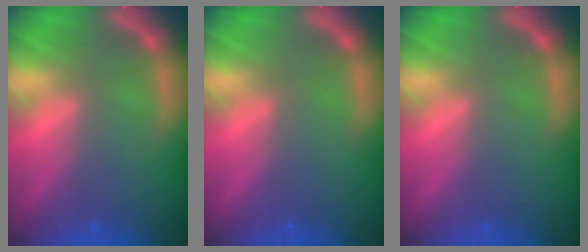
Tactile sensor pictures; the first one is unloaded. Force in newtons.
{"total": 0.0}
{"total": 0.0}